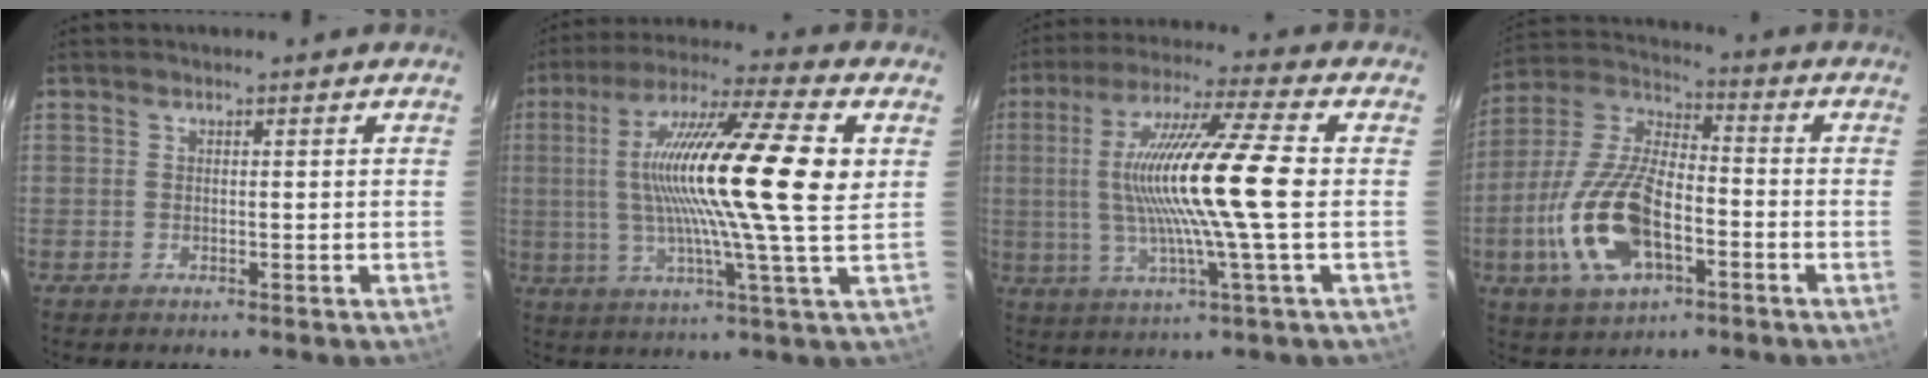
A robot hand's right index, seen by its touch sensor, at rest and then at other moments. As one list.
[{"total": 21.1, "force": [3.7, 0.9, 20.7], "torque": [-0.364, 0.015, 0.050]}, {"total": 17.0, "force": [0.3, -0.1, 17.0], "torque": [-0.313, 0.002, 0.007]}, {"total": 17.7, "force": [-5.9, 8.5, 14.3], "torque": [-0.316, -0.004, -0.107]}]